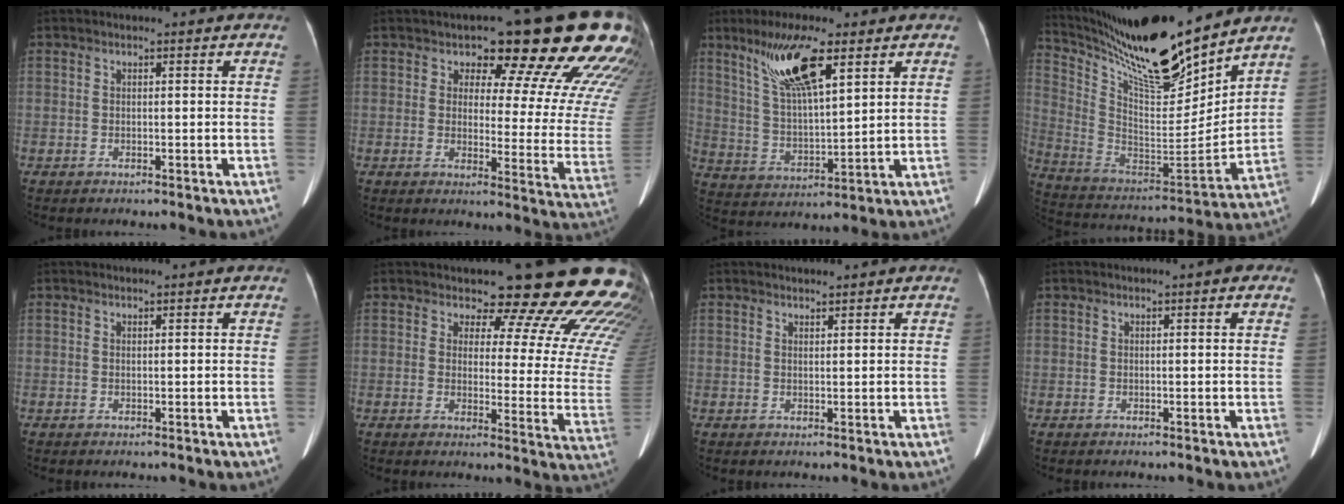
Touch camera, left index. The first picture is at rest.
{"total": 20.0, "force": [14.1, 5.8, 13.0], "torque": [-0.151, -0.036, 0.151]}
{"total": 11.5, "force": [6.8, 1.8, 9.1], "torque": [-0.181, 0.008, 0.132]}
{"total": 21.4, "force": [18.7, 1.7, 10.3], "torque": [-0.196, -0.029, 0.328]}
{"total": 0.0}
{"total": 19.9, "force": [17.9, 4.4, 7.5], "torque": [-0.065, -0.106, 0.178]}
{"total": 1.1, "force": [1.1, 0.0, 0.3], "torque": [-0.007, 0.003, 0.021]}
{"total": 1.1, "force": [0.6, 0.2, 0.9], "torque": [-0.013, 0.004, 0.003]}